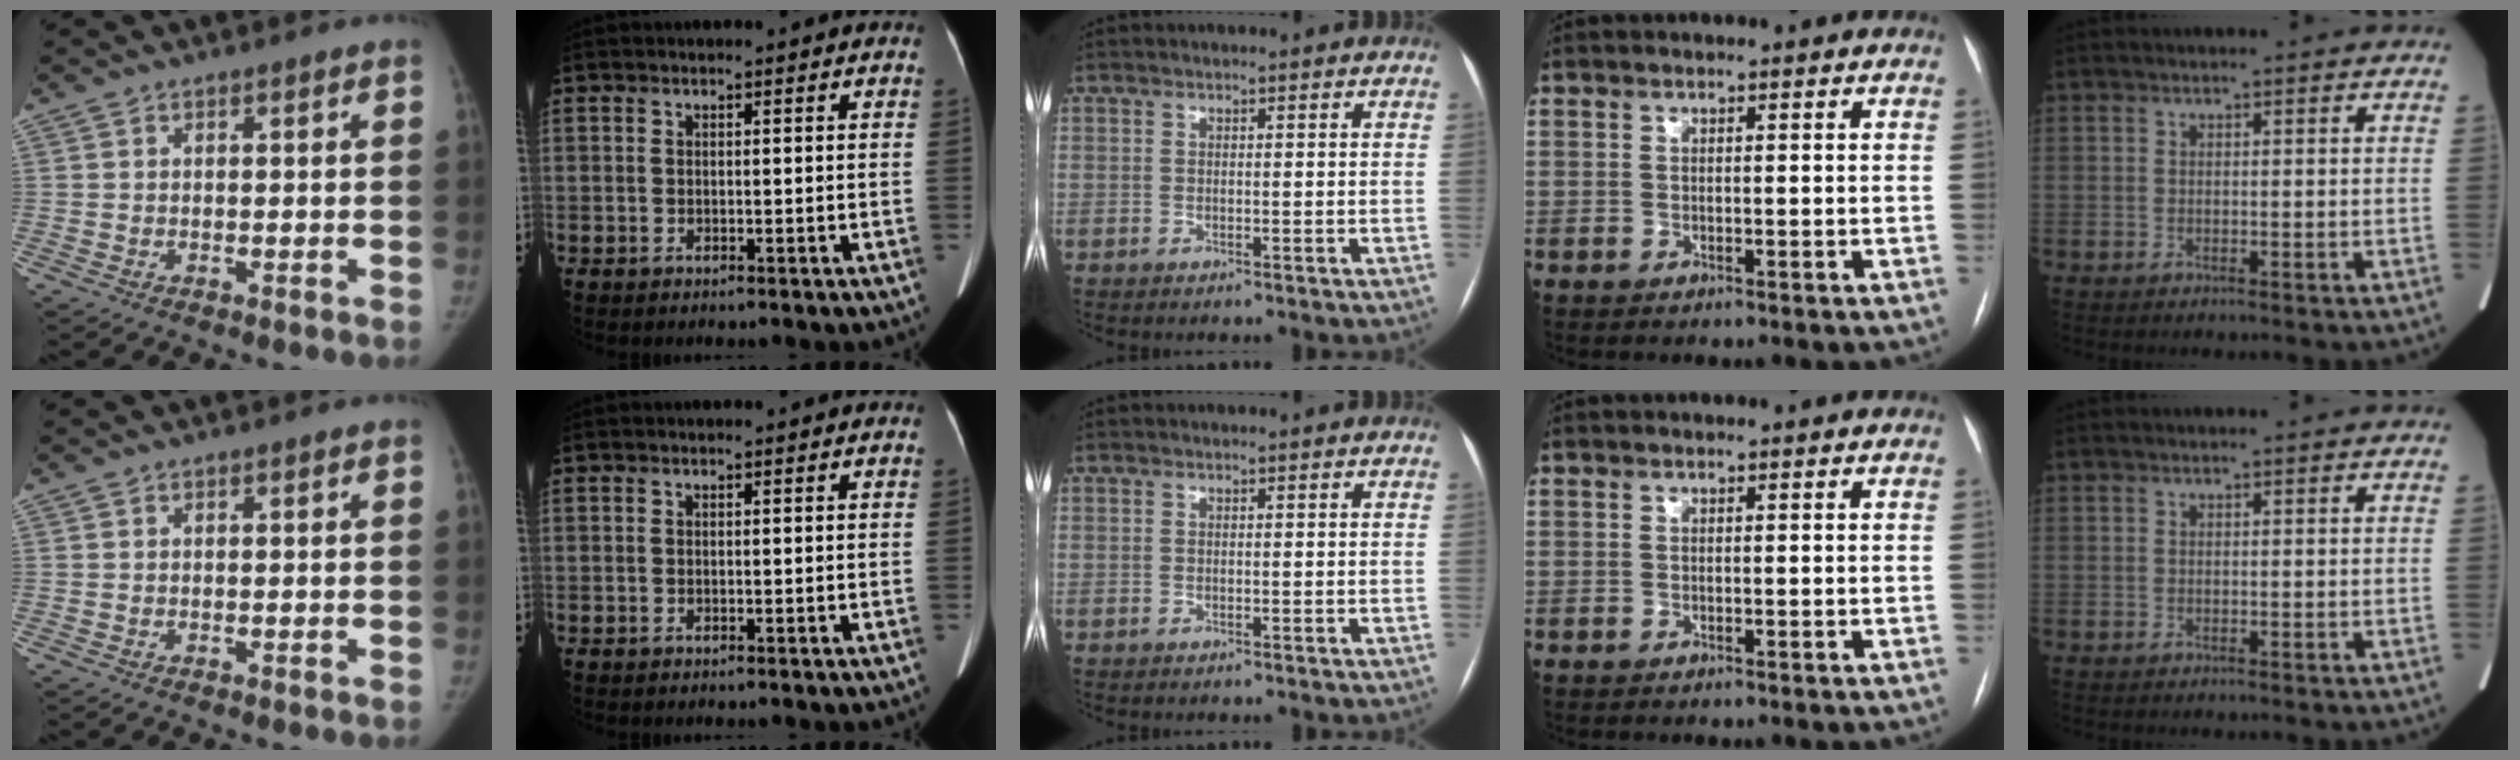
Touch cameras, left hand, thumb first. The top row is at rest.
{}